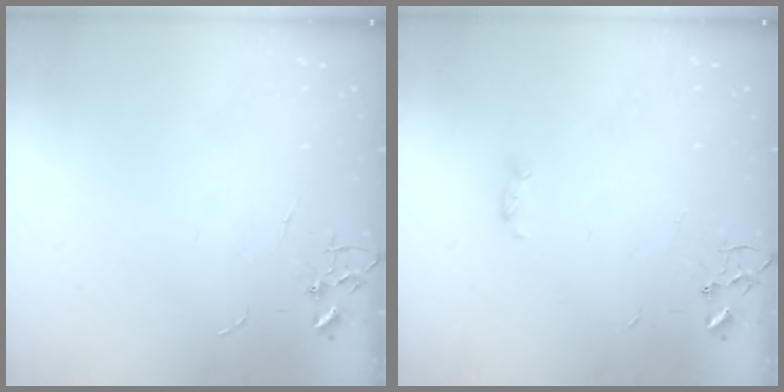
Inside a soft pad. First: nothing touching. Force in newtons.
{"total": 2.3, "press": 2.2, "slide": 0.4}